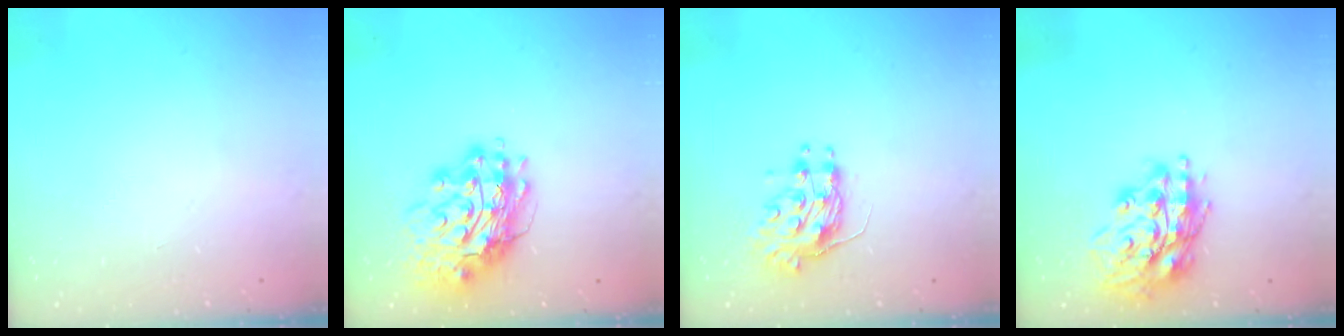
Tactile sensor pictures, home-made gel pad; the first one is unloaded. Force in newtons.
{"total": 16.2, "press": 16.1, "slide": 2.1}
{"total": 9.2, "press": 9.2, "slide": 0.5}
{"total": 17.6, "press": 17.4, "slide": 2.6}